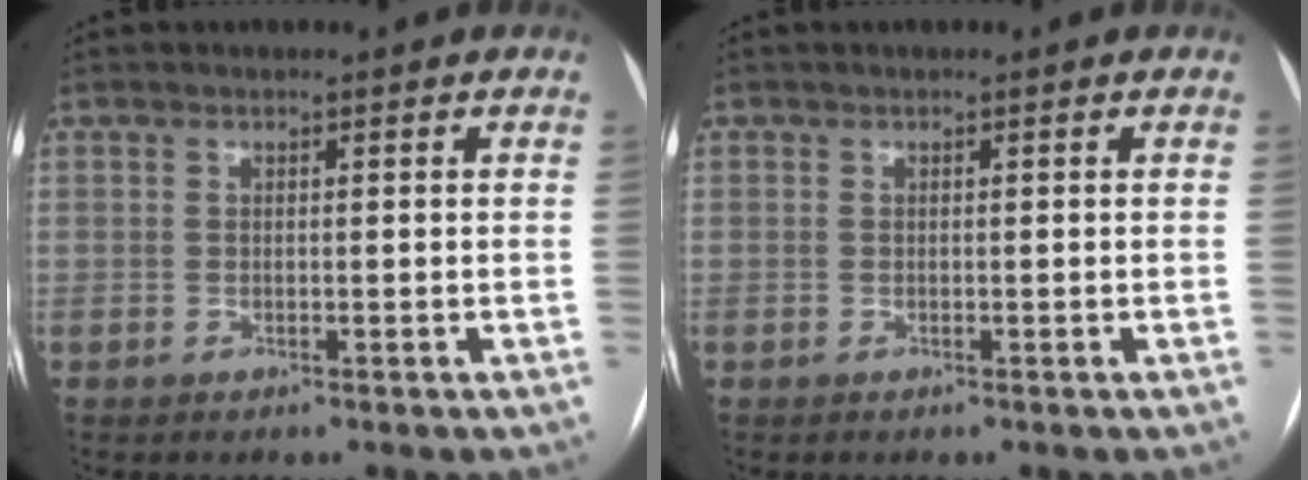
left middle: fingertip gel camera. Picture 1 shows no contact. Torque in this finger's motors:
{"motor_torque": [0.10, -0.14, 0.00, 0.00]}